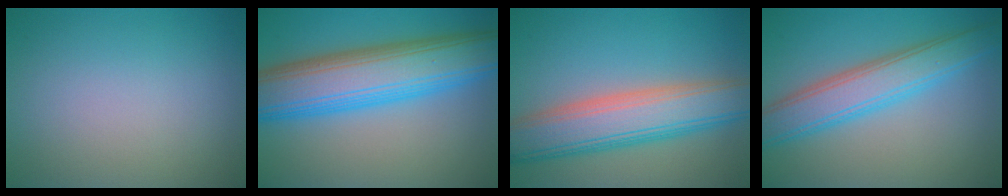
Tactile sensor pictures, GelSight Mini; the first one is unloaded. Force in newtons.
{"total": 11.2, "press": 11.2, "slide": 0.4}
{"total": 8.4, "press": 8.4, "slide": 0.1}
{"total": 5.8, "press": 5.8, "slide": 0.1}